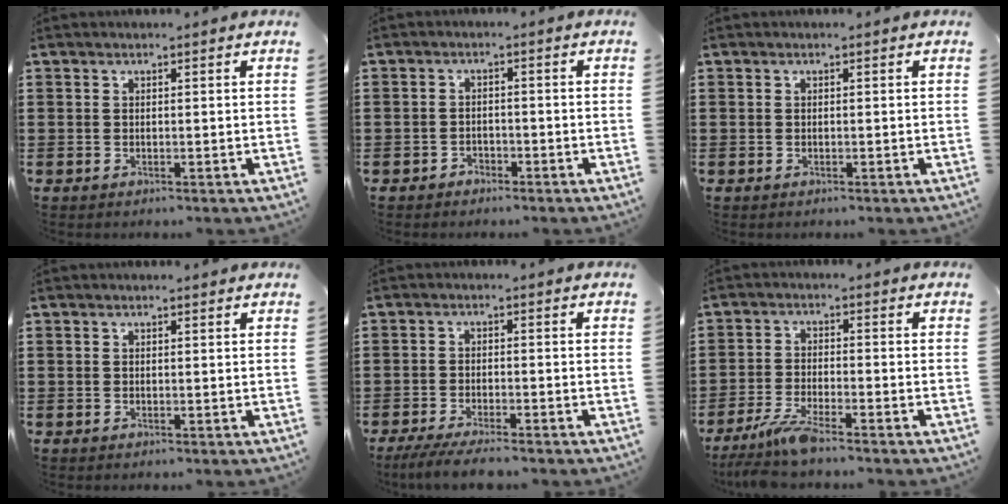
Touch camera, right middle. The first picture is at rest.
{"total": 1.8, "force": [-1.6, 0.9, -0.2], "torque": [-0.004, 0.002, -0.036]}
{"total": 0.0}
{"total": 0.0}
{"total": 4.0, "force": [-3.7, 0.2, 1.7], "torque": [-0.041, -0.010, -0.074]}
{"total": 5.4, "force": [-4.4, 0.3, 3.1], "torque": [-0.077, -0.017, -0.087]}